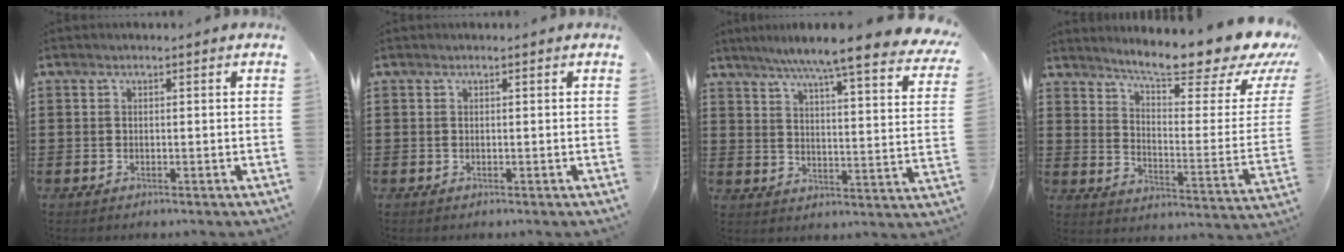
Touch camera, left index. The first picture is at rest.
{"total": 0.0}
{"total": 7.6, "force": [6.4, -0.6, 4.0], "torque": [-0.087, -0.052, 0.100]}
{"total": 11.8, "force": [9.9, 1.1, 6.4], "torque": [-0.120, -0.076, 0.162]}